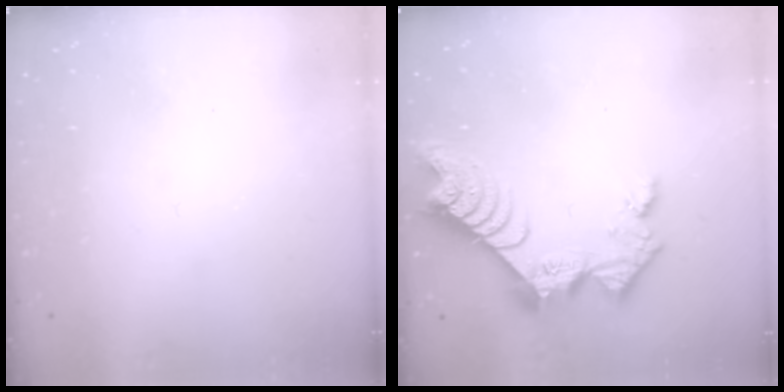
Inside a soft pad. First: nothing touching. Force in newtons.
{"total": 12.5, "press": 12.5, "slide": 1.2}